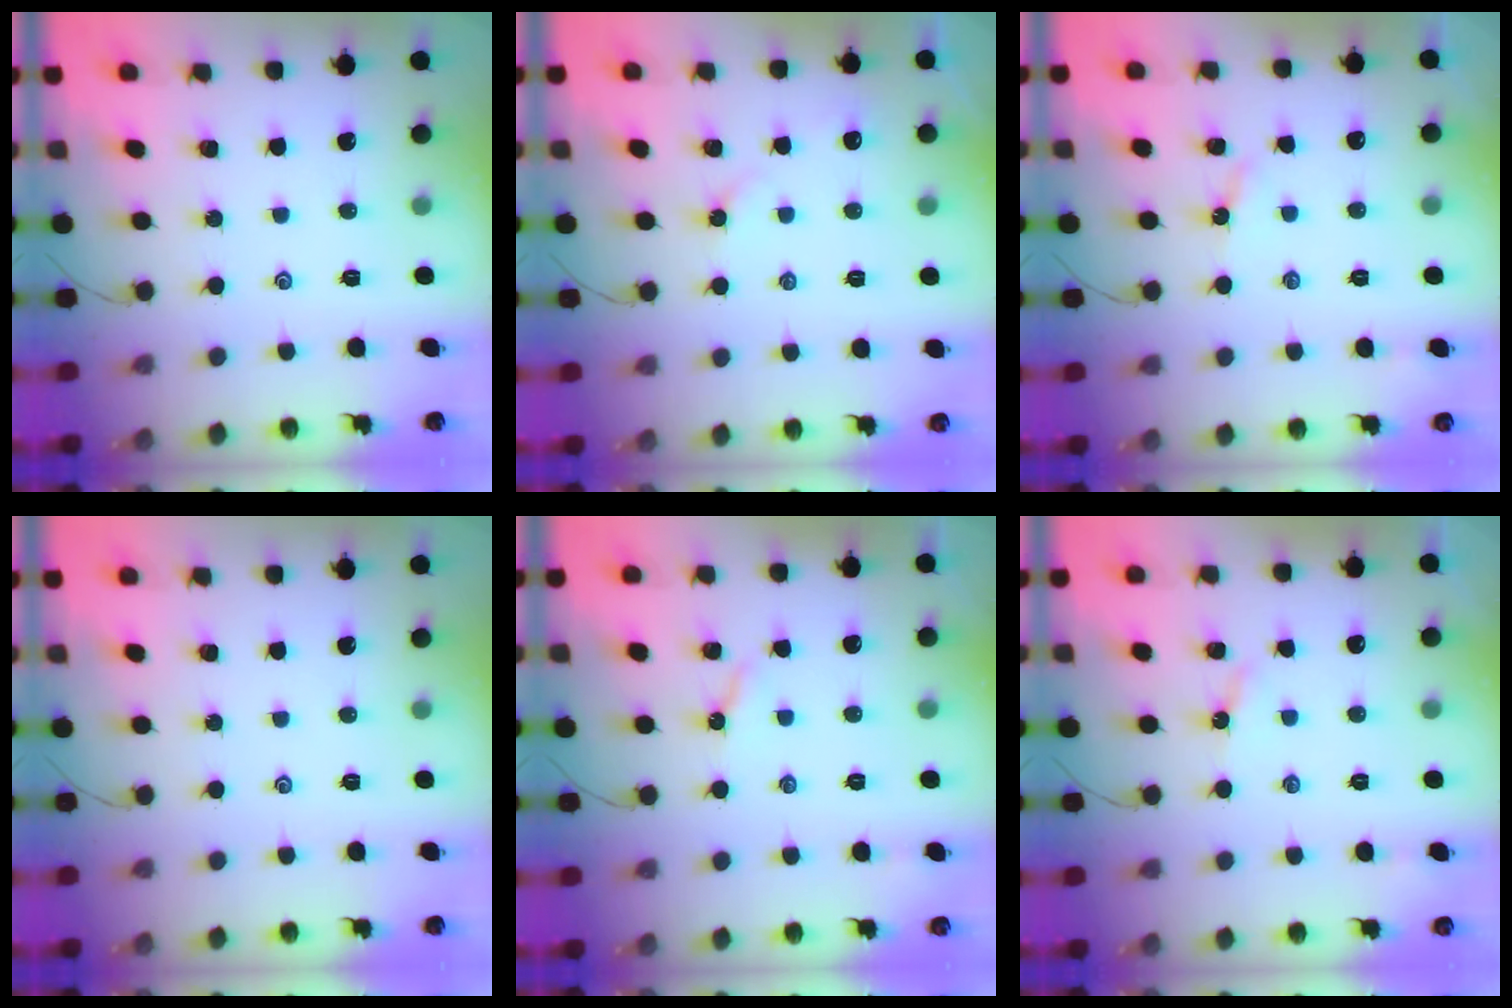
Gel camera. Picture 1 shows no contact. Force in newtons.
{"total": 3.3, "press": 3.3, "slide": 0.5}
{"total": 2.8, "press": 2.8, "slide": 0.5}
{"total": 0.0}
{"total": 2.9, "press": 2.8, "slide": 0.4}
{"total": 2.8, "press": 2.8, "slide": 0.5}